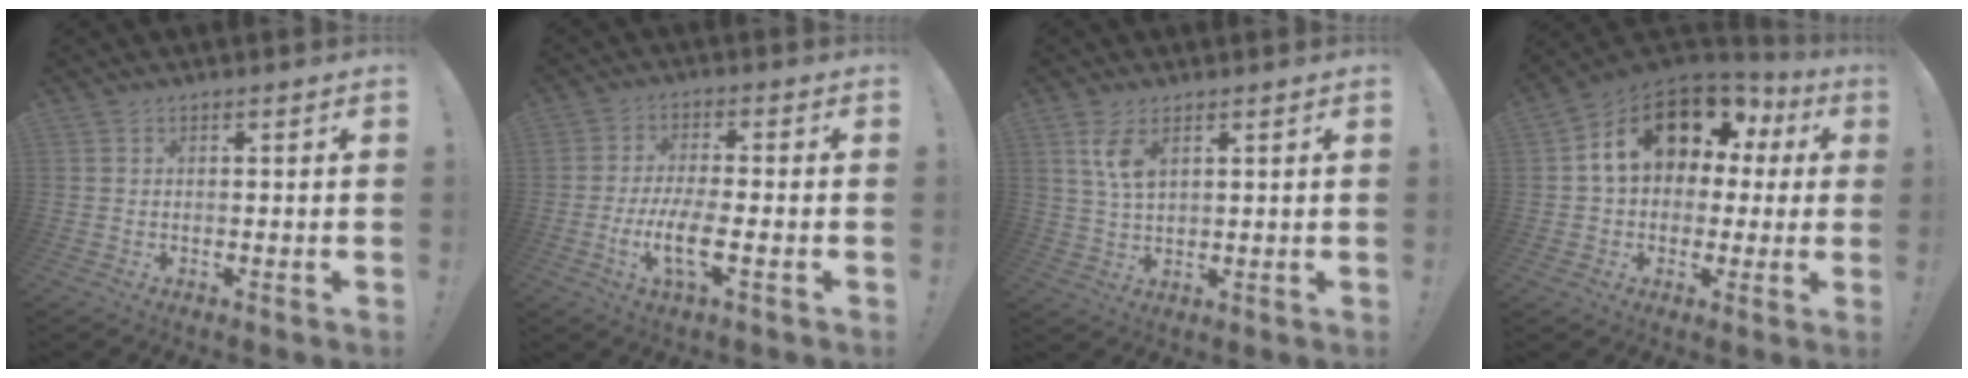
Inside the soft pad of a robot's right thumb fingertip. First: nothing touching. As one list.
[{"total": 9.6, "force": [-2.8, 2.6, 8.9], "torque": [-0.182, -0.008, -0.055]}, {"total": 6.6, "force": [3.1, 2.9, 5.0], "torque": [-0.096, -0.014, 0.053]}, {"total": 17.5, "force": [6.9, 11.3, 11.5], "torque": [-0.184, -0.021, 0.124]}]